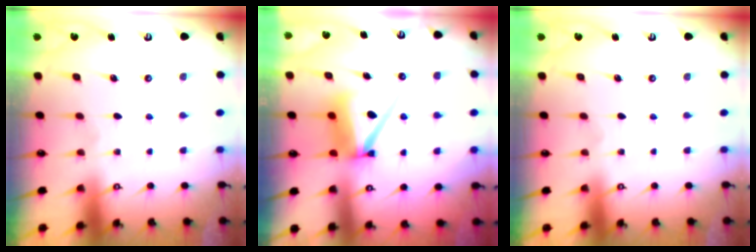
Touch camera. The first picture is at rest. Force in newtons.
{"total": 9.3, "press": 9.2, "slide": 1.0}
{"total": 0.0}